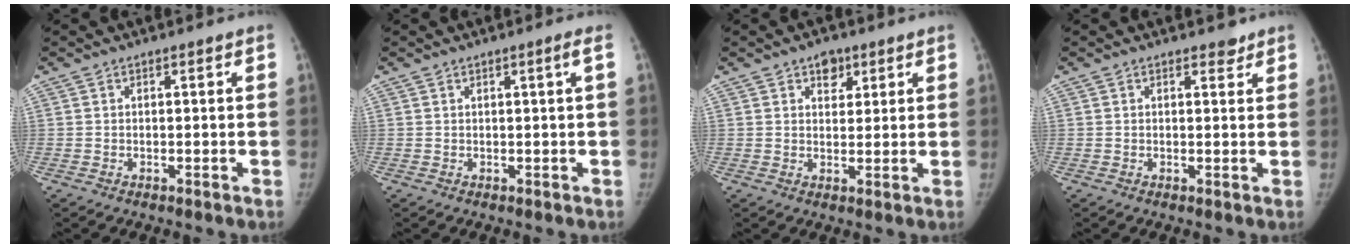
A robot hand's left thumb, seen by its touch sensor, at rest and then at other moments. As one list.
[{"total": 0.9, "force": [0.2, -0.2, 0.8], "torque": [-0.013, 0.000, 0.004]}, {"total": 4.0, "force": [2.2, 2.7, 1.8], "torque": [0.001, -0.010, 0.033]}, {"total": 1.5, "force": [1.2, 0.8, 0.3], "torque": [0.007, -0.008, 0.012]}]